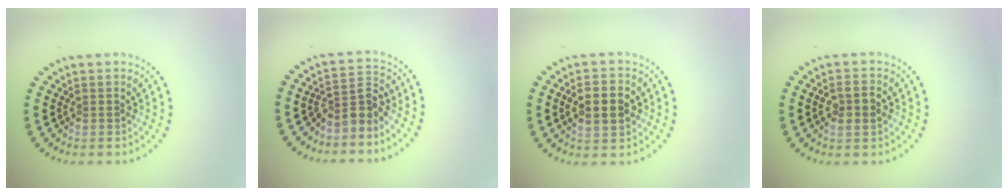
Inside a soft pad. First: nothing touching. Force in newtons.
{"total": 2.7, "press": 2.0, "slide": 1.9}
{"total": 4.7, "press": 4.7, "slide": 0.2}
{"total": 2.5, "press": 2.5, "slide": 0.2}